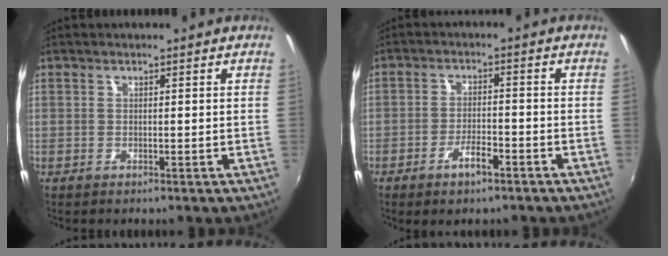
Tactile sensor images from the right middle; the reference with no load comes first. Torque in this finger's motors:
{"motor_torque": [1.19, -0.95, 0.31, 0.13]}